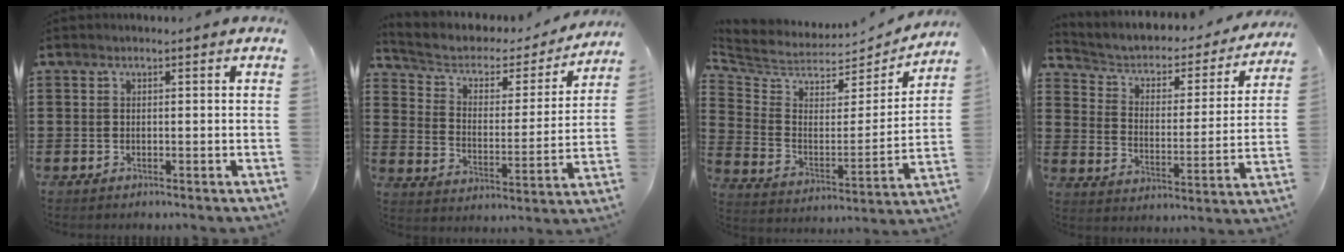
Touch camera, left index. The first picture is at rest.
{"total": 4.1, "force": [2.7, 2.5, 1.8], "torque": [-0.057, -0.018, 0.039]}
{"total": 5.1, "force": [4.6, 2.1, 0.8], "torque": [-0.049, -0.042, 0.076]}
{"total": 2.9, "force": [2.0, 1.9, 1.1], "torque": [-0.039, -0.018, 0.023]}